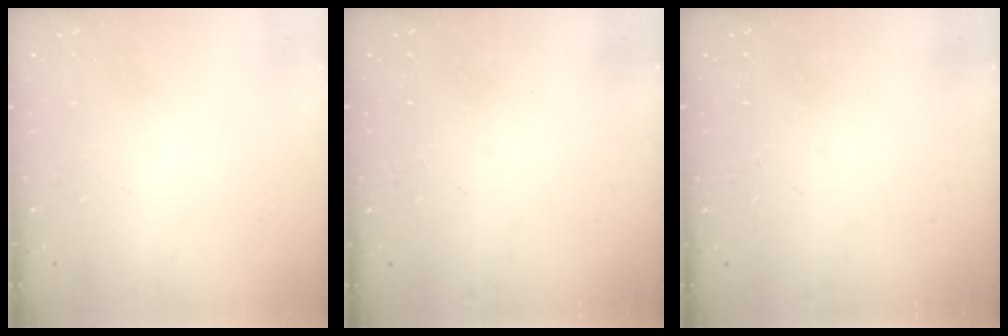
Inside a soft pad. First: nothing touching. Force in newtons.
{"total": 0.0}
{"total": 0.0}